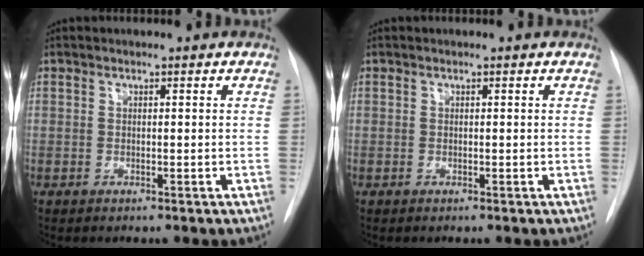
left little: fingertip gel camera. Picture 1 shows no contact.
{"total": 0.0}